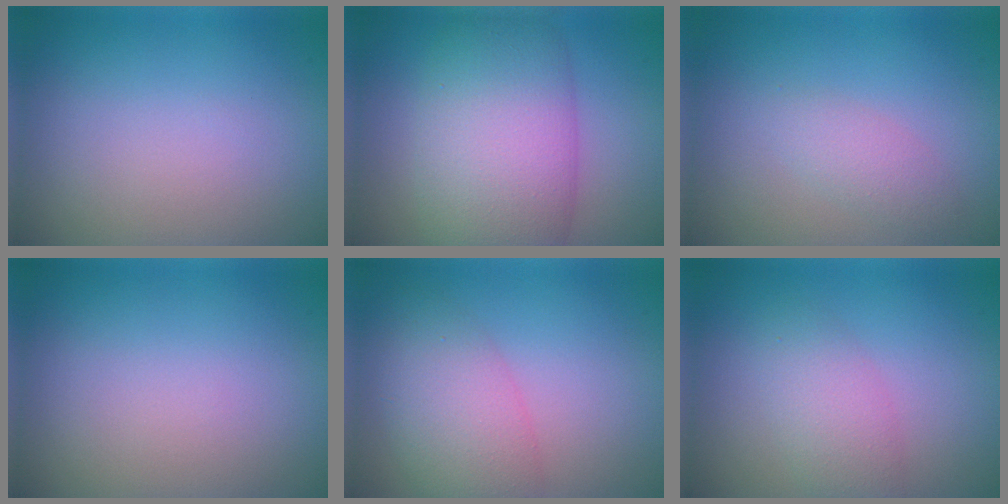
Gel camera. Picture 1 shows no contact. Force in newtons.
{"total": 10.6, "press": 10.6, "slide": 0.3}
{"total": 1.9, "press": 1.9, "slide": 0.0}
{"total": 0.0}
{"total": 5.1, "press": 5.1, "slide": 0.2}
{"total": 3.1, "press": 3.1, "slide": 0.2}